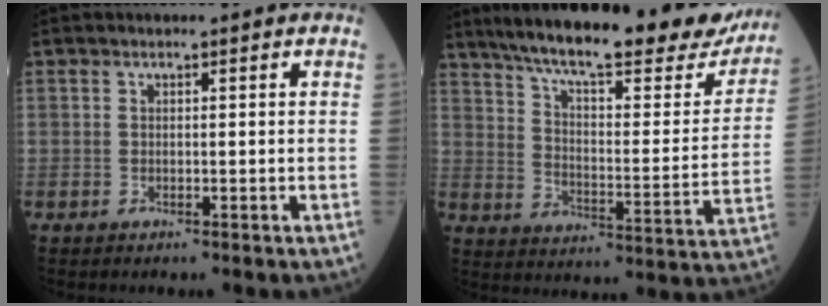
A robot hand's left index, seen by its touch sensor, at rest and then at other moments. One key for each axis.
{"total": 28.9, "fx": 24.0, "fy": 5.7, "fz": 15.0, "tx": -0.234, "ty": -0.044, "tz": 0.312}